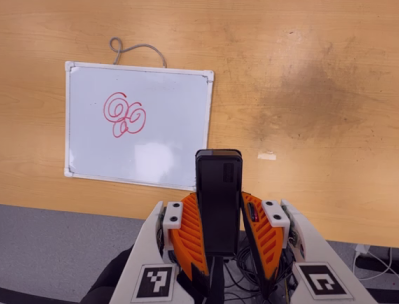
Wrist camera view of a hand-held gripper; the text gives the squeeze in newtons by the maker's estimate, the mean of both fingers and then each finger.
{"total": 4.8, "left": 3.3, "right": 6.2}